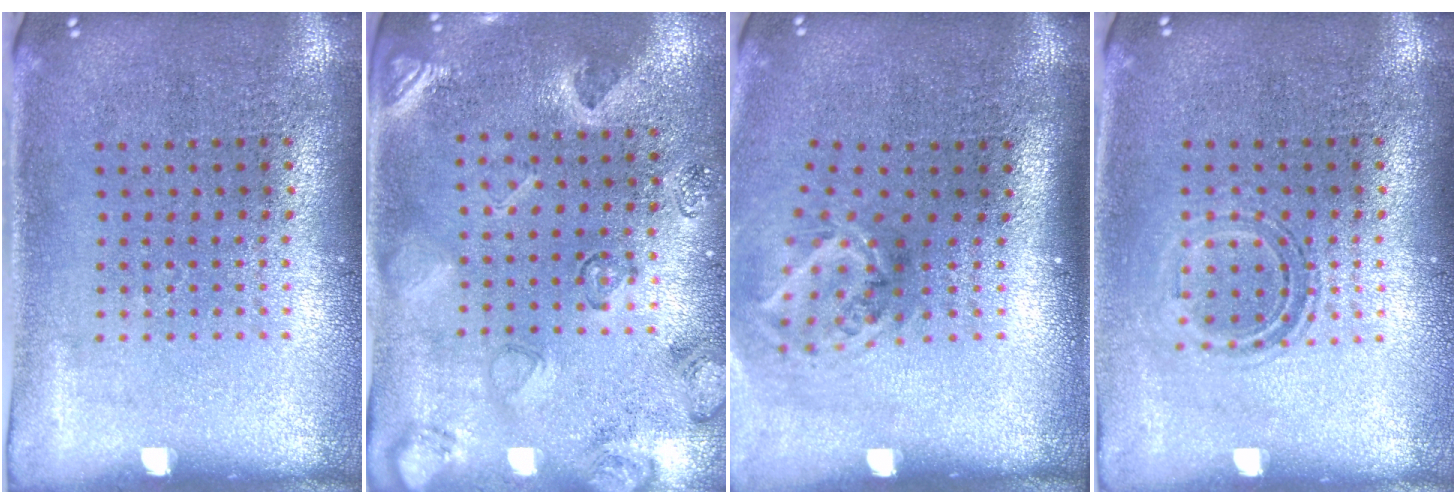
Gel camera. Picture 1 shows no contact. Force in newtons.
{"total": 2.3, "press": 1.9, "slide": 1.3}
{"total": 1.9, "press": 1.2, "slide": 1.5}
{"total": 1.1, "press": 0.9, "slide": 0.5}